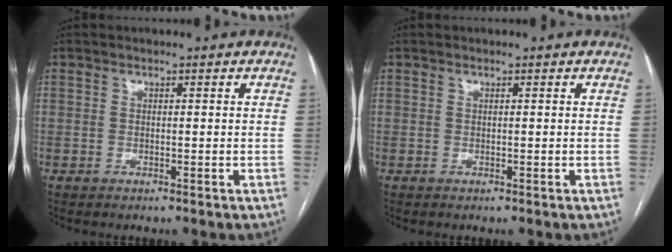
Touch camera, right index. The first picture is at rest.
{"total": 0.0}